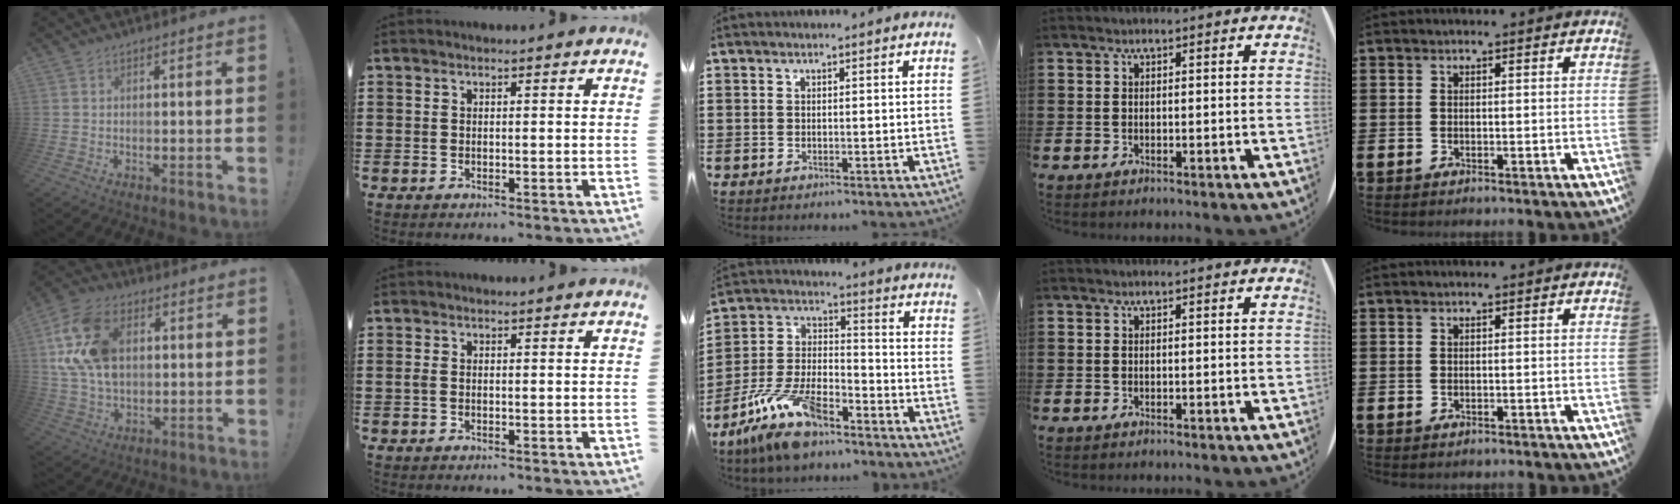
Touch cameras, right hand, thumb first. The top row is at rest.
{"thumb": {"total": 19.1, "force": [4.7, 13.1, 13.1], "torque": [-0.261, -0.005, 0.089]}, "index": {"total": 0.8, "force": [-0.2, 0.4, 0.6], "torque": [-0.022, -0.003, -0.007]}, "middle": {"total": 11.5, "force": [-8.7, 3.7, 6.5], "torque": [-0.150, 0.014, -0.175]}}